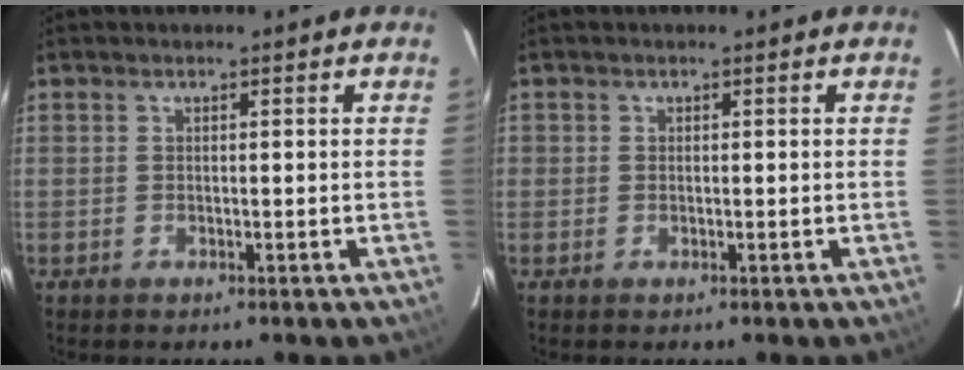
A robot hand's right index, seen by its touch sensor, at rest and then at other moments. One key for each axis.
{"total": 0.5, "fx": 0.0, "fy": 0.5, "fz": 0.1, "tx": 0.000, "ty": 0.001, "tz": 0.000}